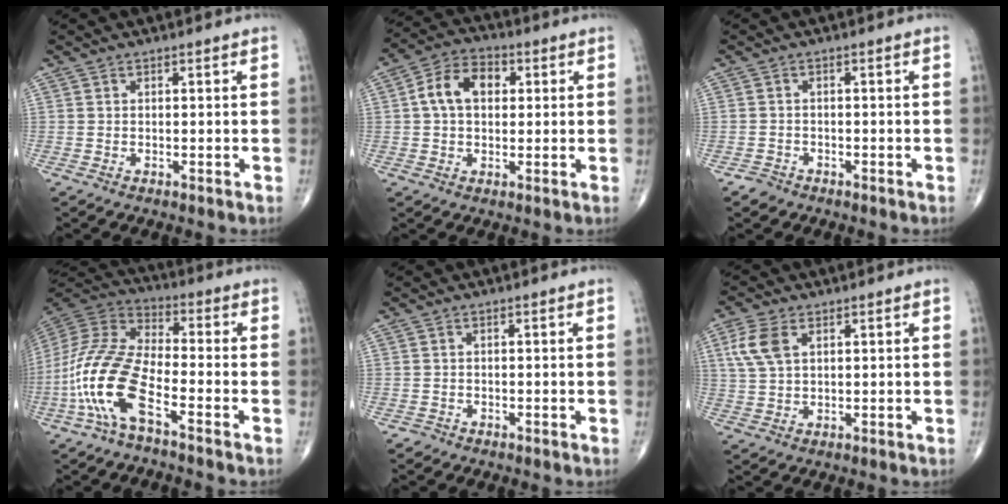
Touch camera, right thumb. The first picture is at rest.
{"total": 9.1, "force": [1.6, 6.1, 6.5], "torque": [-0.104, 0.021, 0.020]}
{"total": 1.7, "force": [-1.3, 1.1, -0.2], "torque": [0.004, 0.006, -0.025]}
{"total": 16.3, "force": [-6.8, 5.8, 13.6], "torque": [-0.305, 0.036, -0.138]}
{"total": 0.7, "force": [-0.5, 0.4, -0.3], "torque": [0.008, 0.003, -0.014]}
{"total": 6.4, "force": [2.3, 3.7, 4.6], "torque": [-0.106, 0.004, 0.050]}